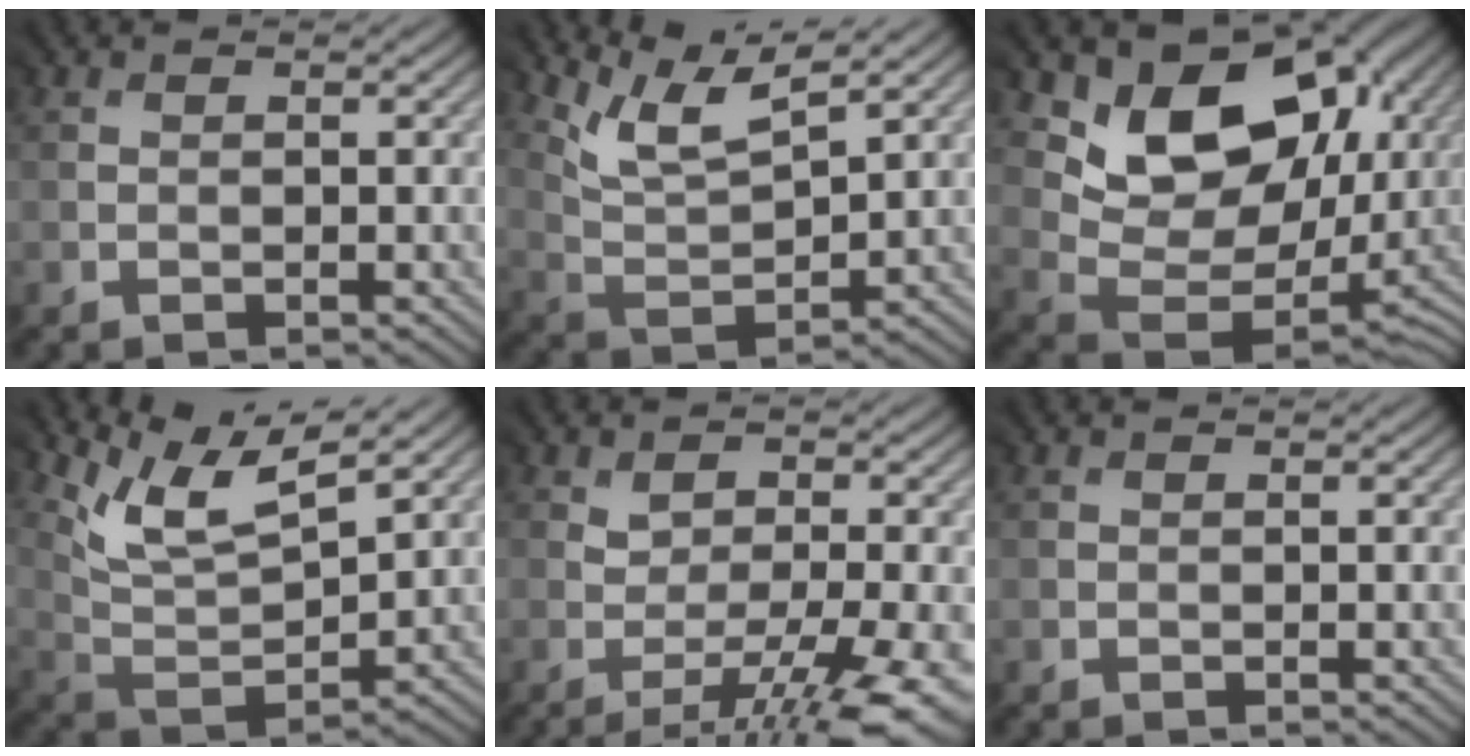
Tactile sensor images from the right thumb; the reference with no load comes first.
{"total": 7.6, "force": [6.8, 1.4, 3.0], "torque": [-0.077, 0.003, 0.138]}
{"total": 12.8, "force": [6.2, 9.1, 6.6], "torque": [-0.093, -0.008, 0.123]}
{"total": 8.7, "force": [7.5, 2.0, 4.0], "torque": [-0.100, 0.005, 0.147]}
{"total": 8.1, "force": [-2.7, 3.1, 7.0], "torque": [-0.100, -0.010, -0.036]}
{"total": 0.0}